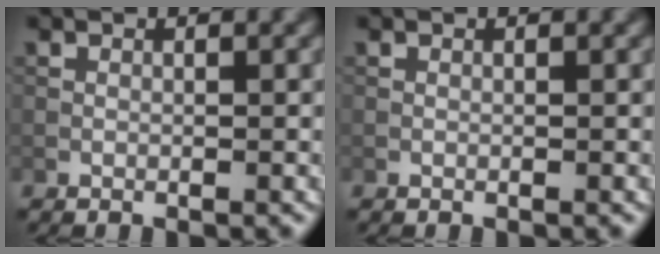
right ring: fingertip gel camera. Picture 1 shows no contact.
{"total": 0.0}